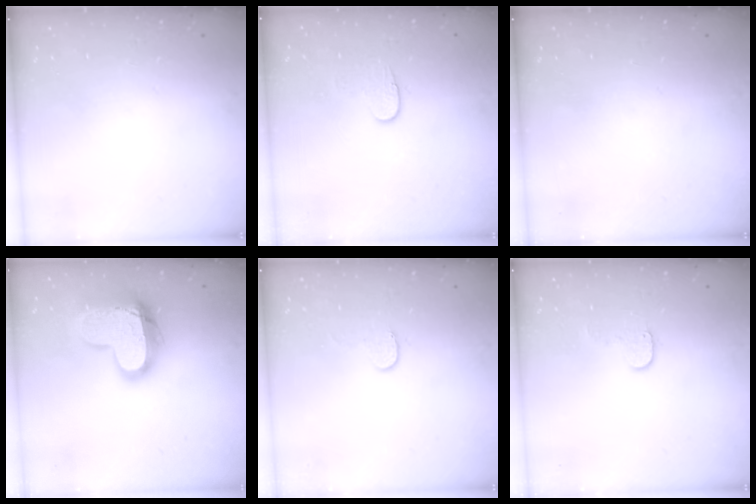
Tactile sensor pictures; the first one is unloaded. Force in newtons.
{"total": 6.8, "press": 6.8, "slide": 0.6}
{"total": 0.0}
{"total": 17.1, "press": 17.0, "slide": 1.6}
{"total": 4.9, "press": 4.9, "slide": 0.4}
{"total": 5.5, "press": 5.5, "slide": 0.5}